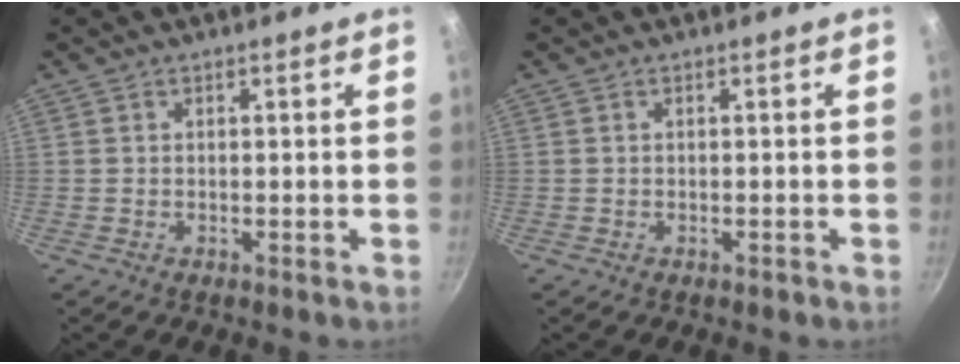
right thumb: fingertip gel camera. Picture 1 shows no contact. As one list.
[{"total": 0.0}]